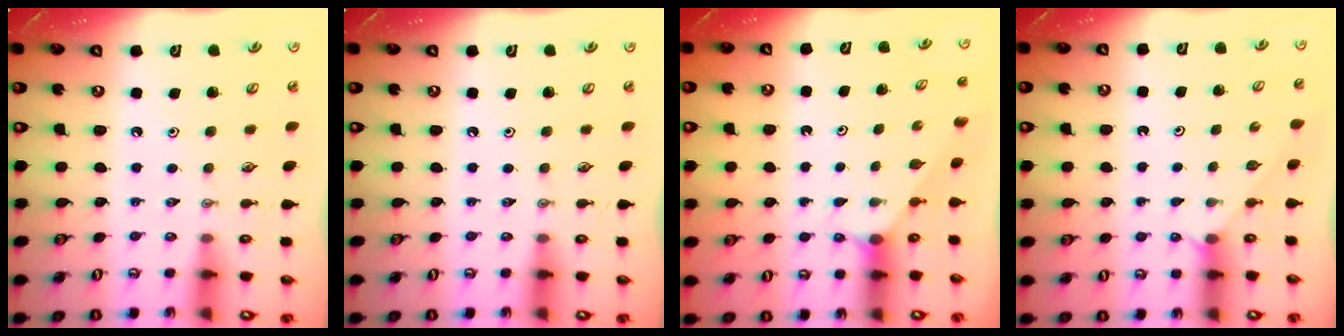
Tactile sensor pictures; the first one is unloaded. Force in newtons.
{"total": 0.0}
{"total": 1.7, "press": 1.7, "slide": 0.2}
{"total": 1.5, "press": 1.5, "slide": 0.3}